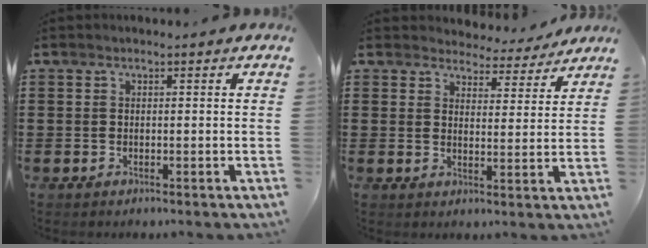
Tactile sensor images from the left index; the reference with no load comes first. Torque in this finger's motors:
{"motor_torque": [0.00, -0.02, 0.00, -0.02]}